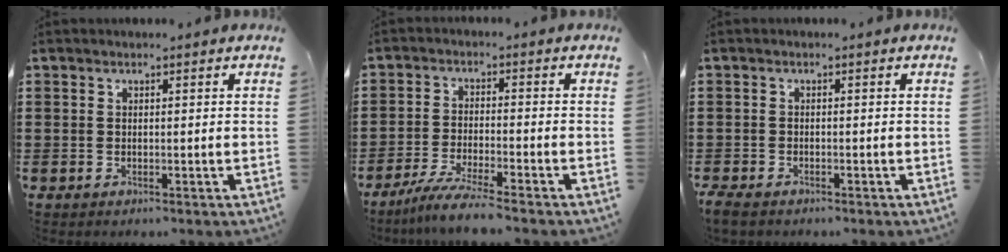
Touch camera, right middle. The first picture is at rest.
{"total": 5.2, "force": [-4.4, -0.4, 2.6], "torque": [-0.062, -0.021, -0.086]}
{"total": 1.4, "force": [-1.2, 0.5, 0.5], "torque": [-0.019, -0.003, -0.027]}